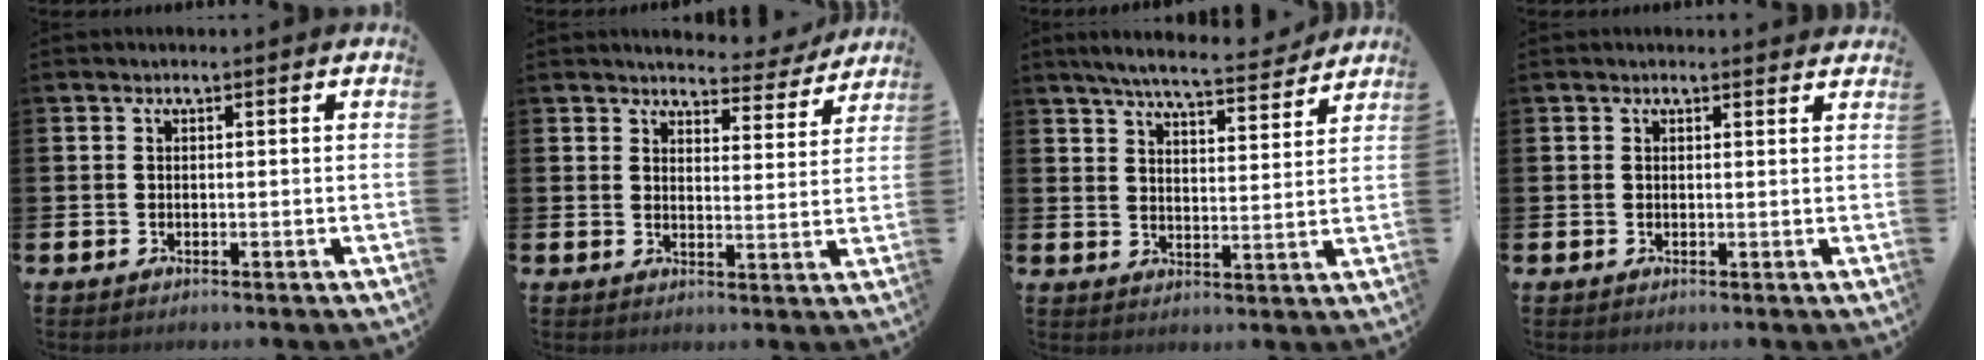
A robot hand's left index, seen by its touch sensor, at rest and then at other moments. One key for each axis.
{"total": 4.4, "fx": 4.3, "fy": 1.1, "fz": 0.3, "tx": -0.015, "ty": -0.033, "tz": 0.072}
{"total": 6.8, "fx": 6.4, "fy": 0.6, "fz": 2.2, "tx": -0.054, "ty": -0.040, "tz": 0.109}
{"total": 0.7, "fx": 0.7, "fy": 0.1, "fz": 0.2, "tx": 0.005, "ty": -0.002, "tz": 0.012}